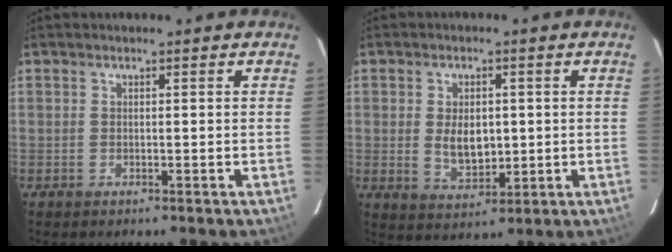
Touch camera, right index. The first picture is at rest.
{"total": 6.6, "force": [0.1, 4.2, 5.2], "torque": [-0.094, -0.005, 0.012]}